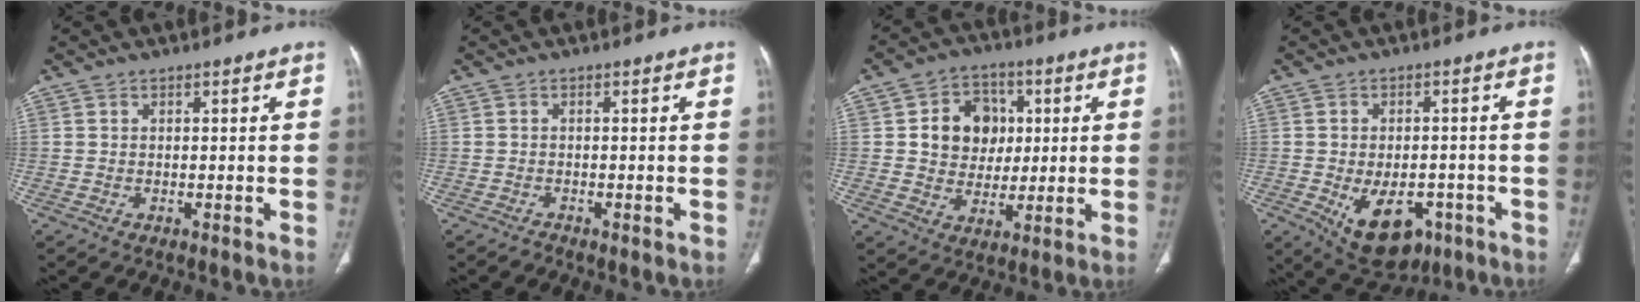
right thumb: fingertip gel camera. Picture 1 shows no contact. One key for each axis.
{"total": 0.8, "fx": -0.7, "fy": 0.1, "fz": 0.3, "tx": 0.003, "ty": 0.000, "tz": -0.013}
{"total": 11.3, "fx": 2.1, "fy": 9.5, "fz": 5.8, "tx": -0.040, "ty": 0.001, "tz": 0.035}
{"total": 11.9, "fx": -4.9, "fy": 7.2, "fz": 8.1, "tx": -0.099, "ty": 0.011, "tz": -0.058}